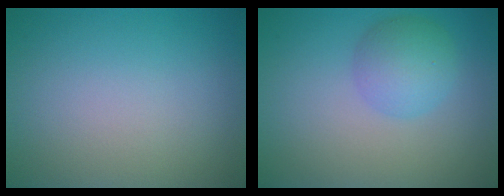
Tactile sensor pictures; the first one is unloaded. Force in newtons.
{"total": 3.5, "press": 3.5, "slide": 0.1}